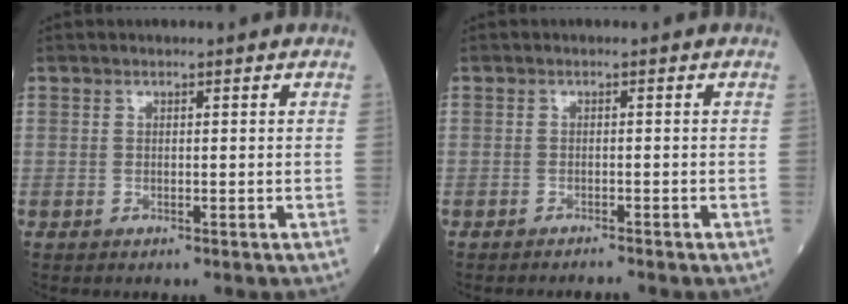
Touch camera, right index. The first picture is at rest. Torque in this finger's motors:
{"motor_torque": [-0.12, -0.05, -0.02, -0.01]}